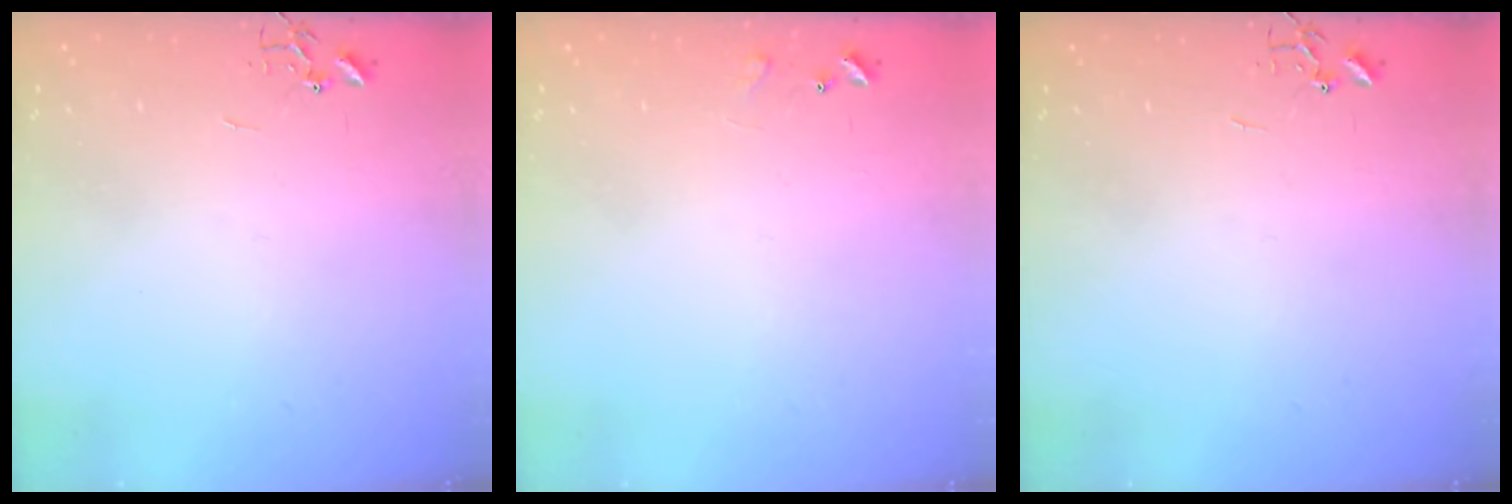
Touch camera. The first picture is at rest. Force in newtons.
{"total": 5.9, "press": 5.9, "slide": 0.9}
{"total": 0.0}